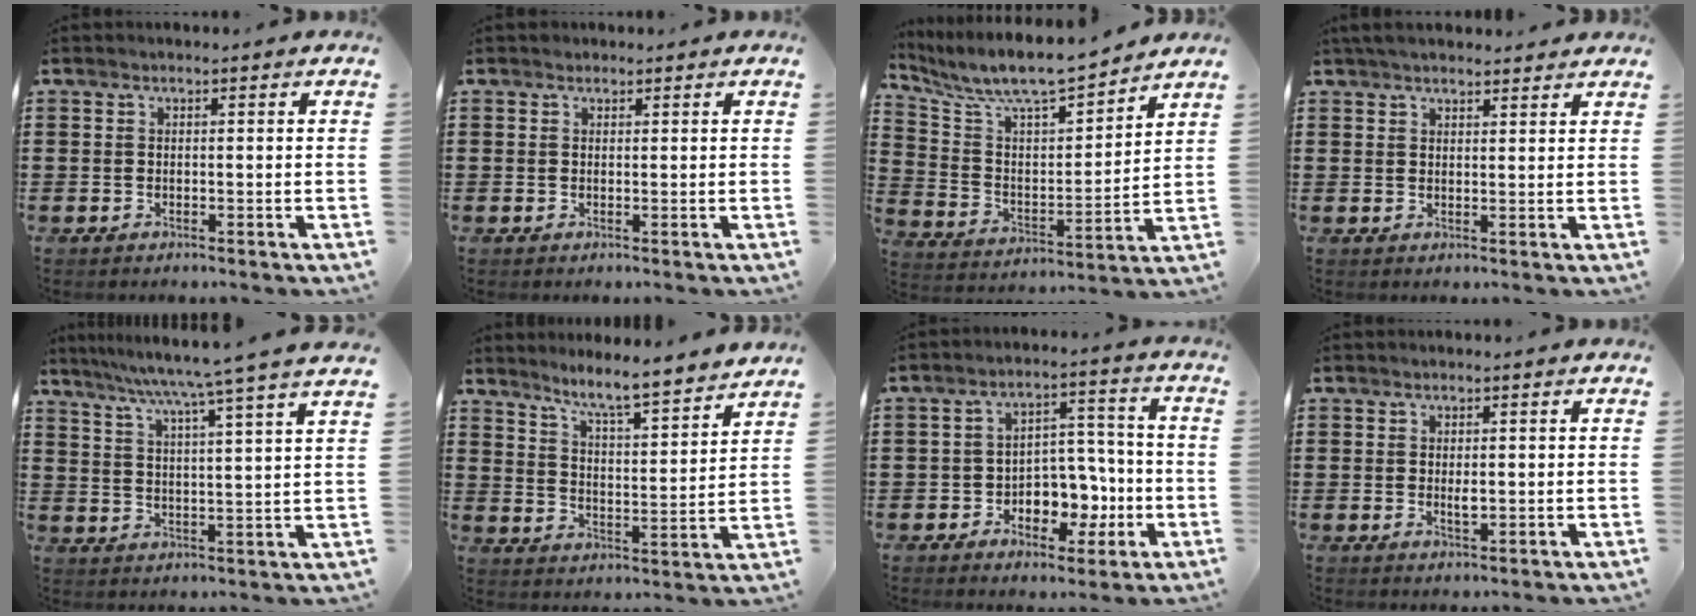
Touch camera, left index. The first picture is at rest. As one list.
[{"total": 0.6, "force": [0.4, 0.4, 0.1], "torque": [-0.003, 0.003, 0.009]}, {"total": 8.0, "force": [7.3, 1.0, 3.1], "torque": [-0.094, -0.052, 0.122]}, {"total": 3.2, "force": [3.0, 0.6, 1.1], "torque": [-0.028, 0.002, 0.057]}, {"total": 6.8, "force": [5.7, -1.8, 3.1], "torque": [-0.082, -0.041, 0.089]}, {"total": 6.2, "force": [5.7, -0.6, 2.3], "torque": [-0.069, -0.044, 0.093]}, {"total": 6.1, "force": [-2.0, 4.9, 3.1], "torque": [-0.056, 0.013, -0.035]}, {"total": 1.7, "force": [0.1, 0.5, 1.6], "torque": [-0.030, 0.000, 0.001]}]